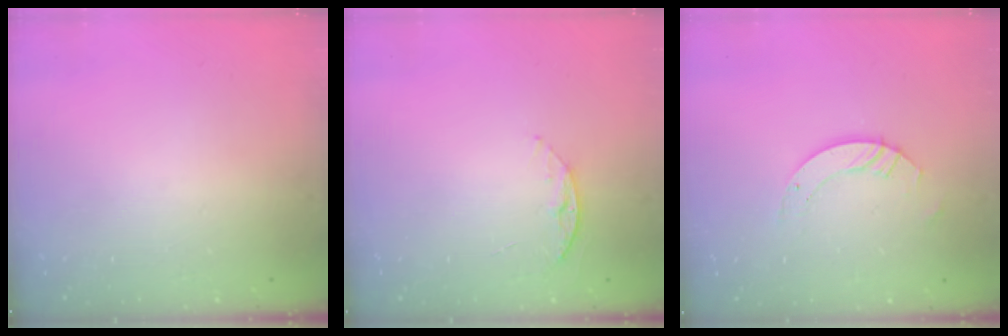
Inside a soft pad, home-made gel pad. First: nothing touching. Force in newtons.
{"total": 6.4, "press": 6.3, "slide": 0.7}
{"total": 6.2, "press": 6.2, "slide": 0.6}